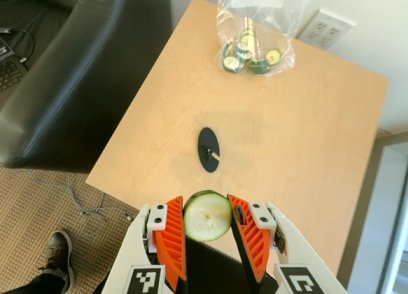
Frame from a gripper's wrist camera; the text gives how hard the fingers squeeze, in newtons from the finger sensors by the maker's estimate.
{"total": 10.2, "left": 10.5, "right": 10.0}